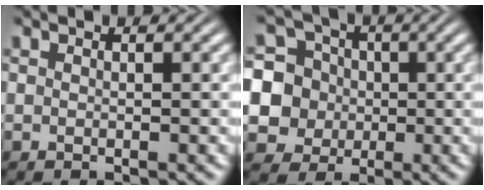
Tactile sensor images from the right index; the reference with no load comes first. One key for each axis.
{"total": 14.4, "fx": -1.7, "fy": 13.6, "fz": 4.3, "tx": -0.138, "ty": -0.055, "tz": -0.033}